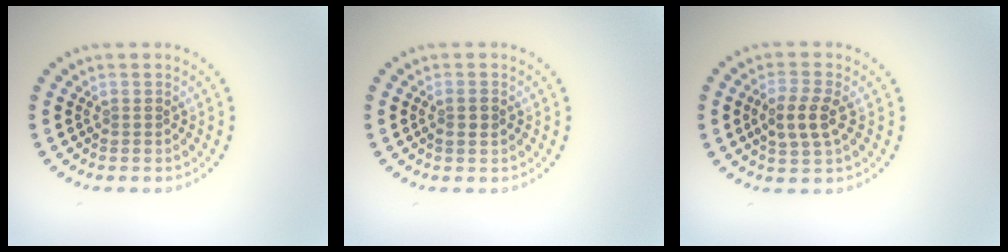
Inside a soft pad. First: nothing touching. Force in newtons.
{"total": 1.3, "press": 1.3, "slide": 0.2}
{"total": 3.0, "press": 2.9, "slide": 0.8}